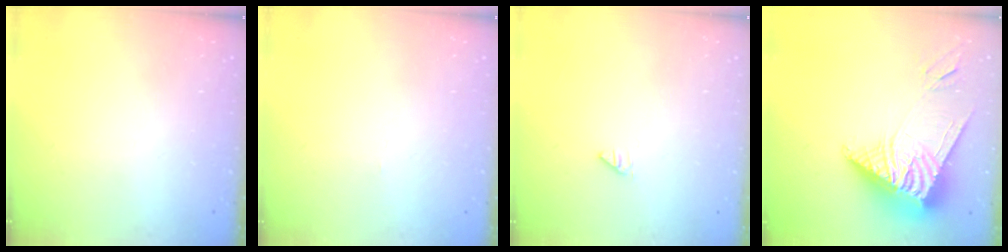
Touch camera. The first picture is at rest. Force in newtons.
{"total": 0.0}
{"total": 0.0}
{"total": 11.9, "press": 11.7, "slide": 1.9}